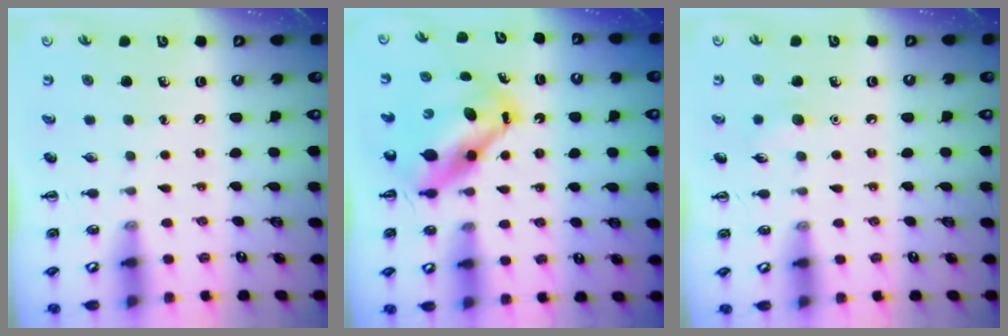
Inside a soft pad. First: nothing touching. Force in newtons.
{"total": 7.1, "press": 6.8, "slide": 2.0}
{"total": 6.4, "press": 6.2, "slide": 1.6}